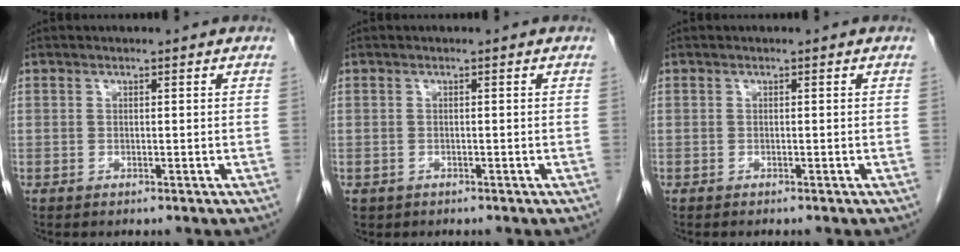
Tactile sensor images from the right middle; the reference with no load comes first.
{"total": 1.0, "force": [-0.5, 0.9, 0.1], "torque": [-0.012, 0.002, -0.001]}
{"total": 0.6, "force": [-0.5, 0.0, 0.2], "torque": [-0.006, -0.002, -0.008]}